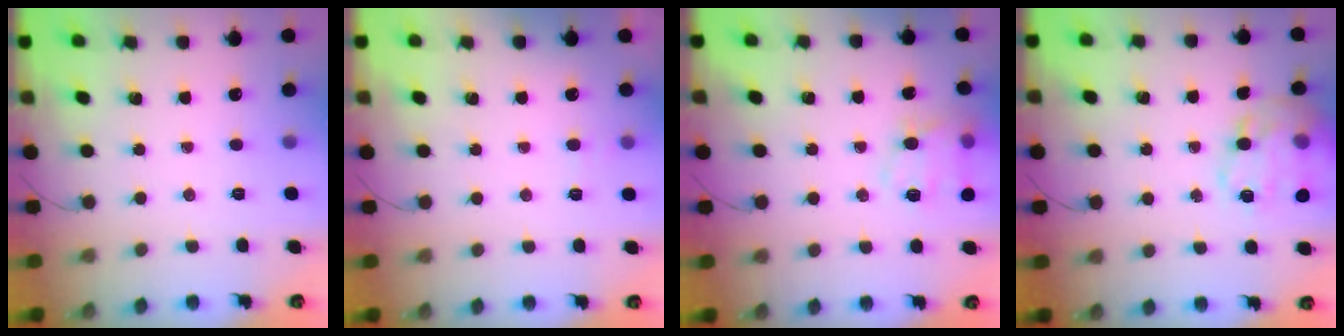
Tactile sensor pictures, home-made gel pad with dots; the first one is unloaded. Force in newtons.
{"total": 5.0, "press": 4.8, "slide": 1.2}
{"total": 11.7, "press": 11.6, "slide": 1.2}
{"total": 18.4, "press": 18.2, "slide": 2.5}